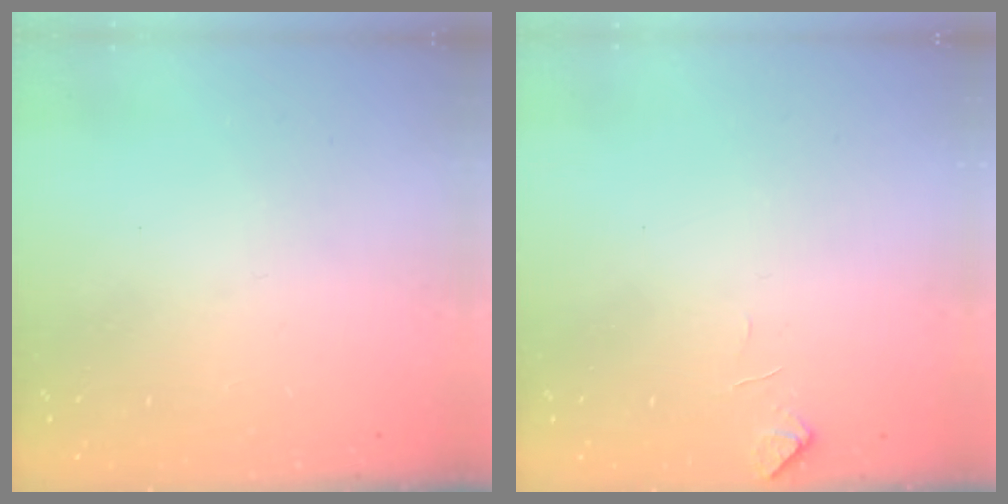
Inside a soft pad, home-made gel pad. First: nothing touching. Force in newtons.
{"total": 0.8, "press": 0.5, "slide": 0.6}